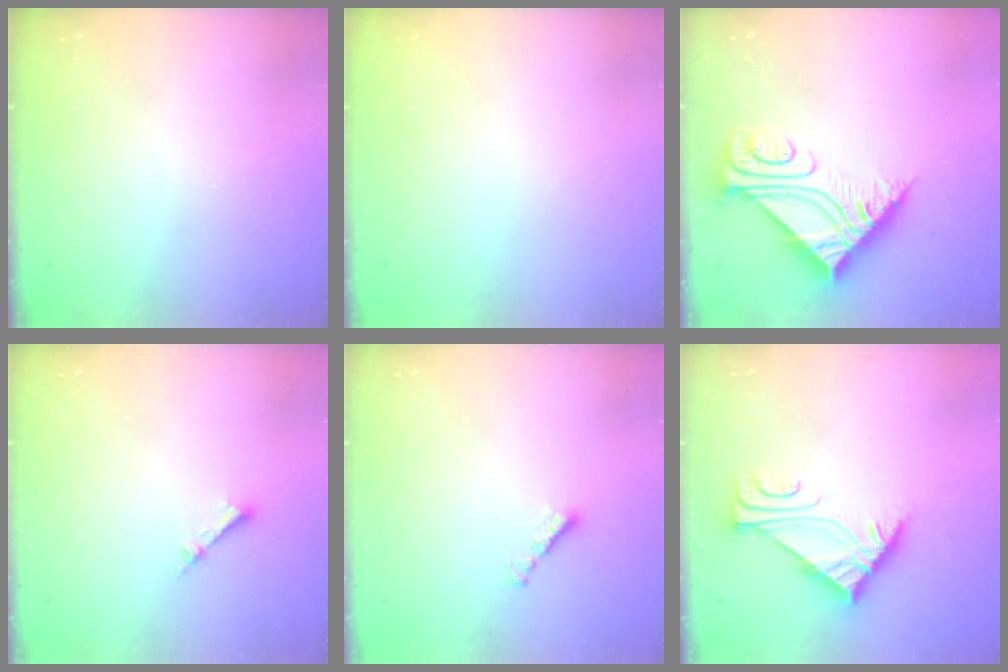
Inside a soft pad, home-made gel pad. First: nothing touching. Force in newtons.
{"total": 1.6, "press": 1.6, "slide": 0.2}
{"total": 8.9, "press": 8.8, "slide": 0.7}
{"total": 2.1, "press": 2.1, "slide": 0.3}
{"total": 2.3, "press": 2.2, "slide": 0.4}
{"total": 5.7, "press": 5.7, "slide": 0.6}